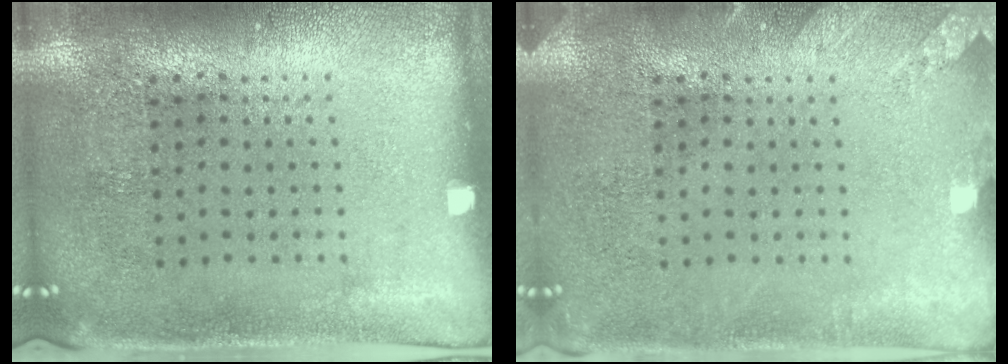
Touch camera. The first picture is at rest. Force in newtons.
{"total": 1.6, "press": 1.6, "slide": 0.2}